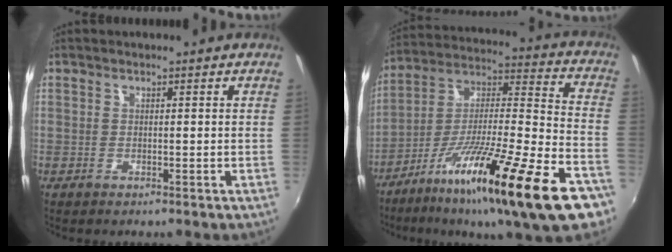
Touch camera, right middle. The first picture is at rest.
{"total": 28.5, "force": [-16.6, 3.8, 22.8], "torque": [-0.341, -0.041, -0.268]}